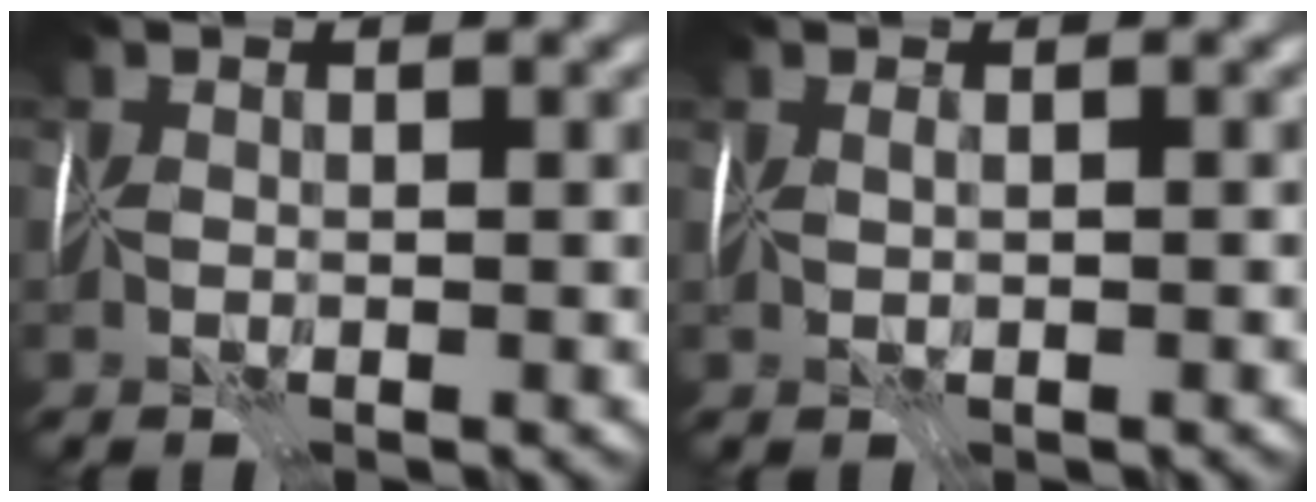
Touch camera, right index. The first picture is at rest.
{"total": 0.7, "force": [0.0, -0.7, -0.1], "torque": [0.004, -0.002, 0.001]}